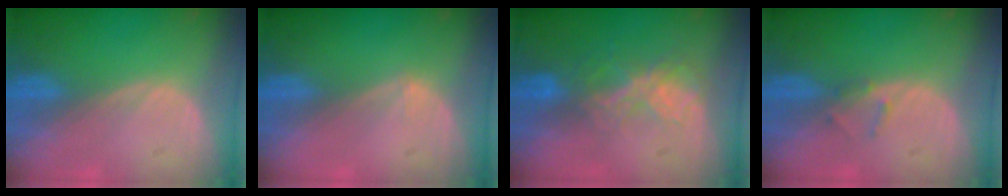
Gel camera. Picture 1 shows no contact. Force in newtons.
{"total": 0.6, "press": 0.4, "slide": 0.5}
{"total": 6.7, "press": 5.8, "slide": 3.3}
{"total": 1.3, "press": 1.1, "slide": 0.8}